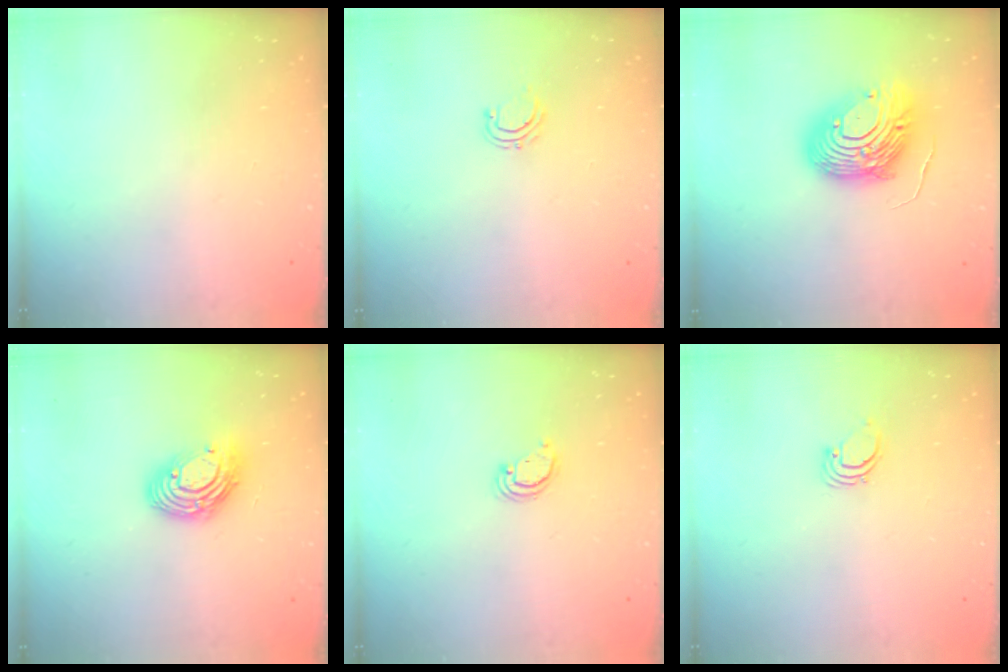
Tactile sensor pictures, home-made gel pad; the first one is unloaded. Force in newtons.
{"total": 5.3, "press": 5.2, "slide": 0.6}
{"total": 19.1, "press": 19.0, "slide": 1.8}
{"total": 11.2, "press": 11.2, "slide": 1.0}
{"total": 2.4, "press": 2.4, "slide": 0.2}
{"total": 1.7, "press": 1.7, "slide": 0.1}